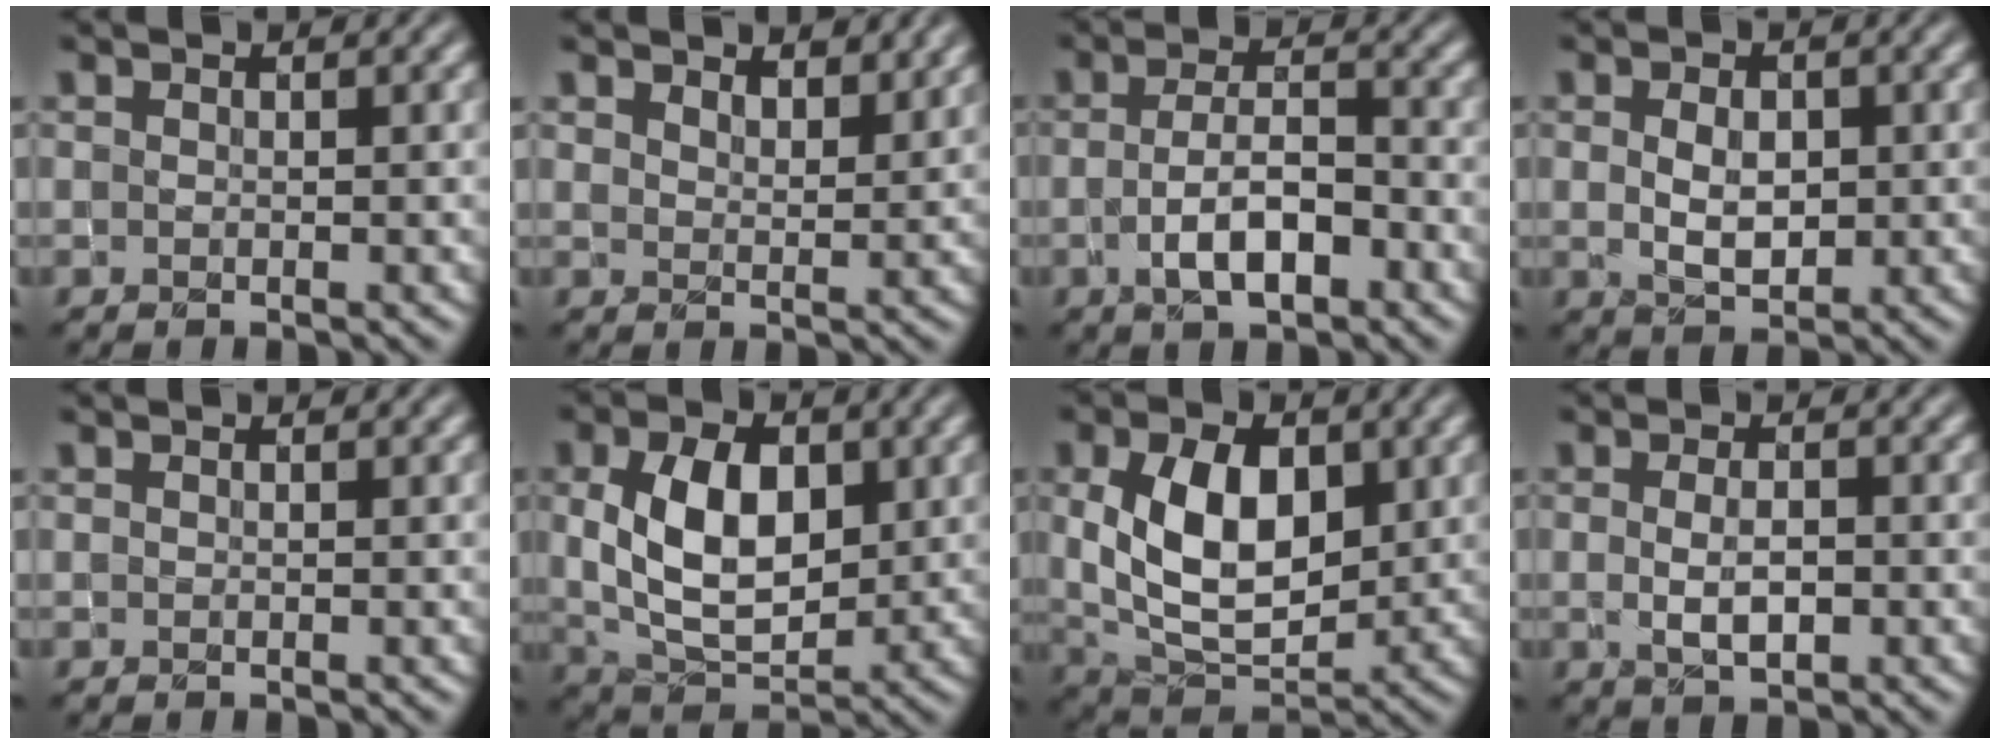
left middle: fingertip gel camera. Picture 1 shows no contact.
{"total": 3.2, "force": [2.7, 1.1, 1.3], "torque": [-0.028, 0.001, 0.046]}
{"total": 4.7, "force": [-1.6, 1.9, 4.0], "torque": [-0.073, 0.004, -0.030]}
{"total": 3.0, "force": [0.2, 1.9, 2.4], "torque": [-0.046, -0.001, 0.005]}
{"total": 0.0}
{"total": 8.0, "force": [1.1, 4.9, 6.3], "torque": [-0.117, 0.003, 0.021]}
{"total": 9.0, "force": [1.3, 5.4, 7.0], "torque": [-0.135, -0.001, 0.023]}
{"total": 2.6, "force": [-0.2, 1.1, 2.3], "torque": [-0.046, -0.004, -0.002]}